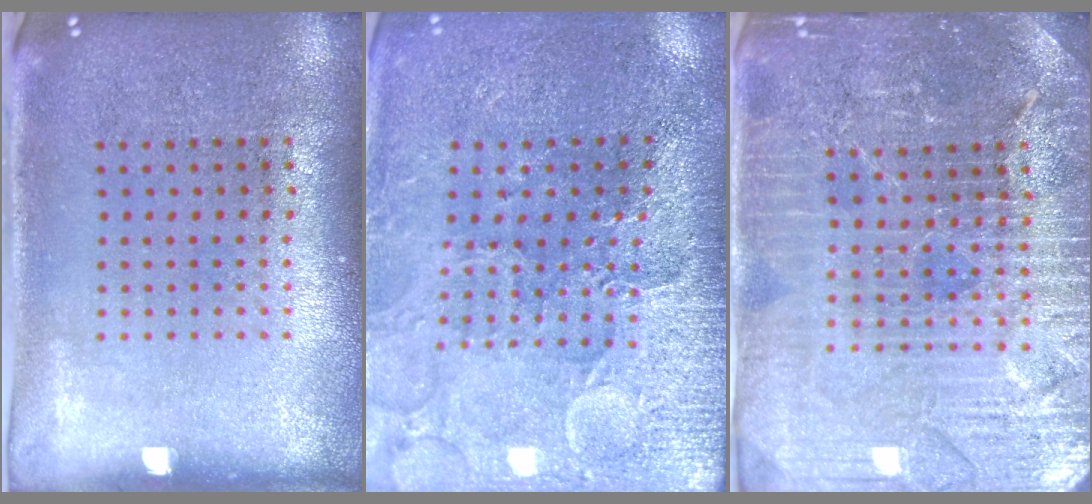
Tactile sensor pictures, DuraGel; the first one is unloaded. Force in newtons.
{"total": 3.2, "press": 3.2, "slide": 0.3}
{"total": 4.5, "press": 4.3, "slide": 1.5}